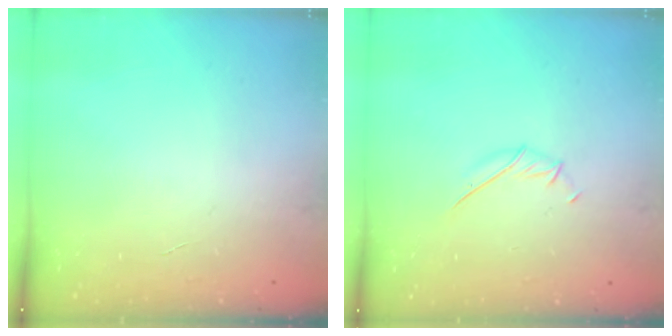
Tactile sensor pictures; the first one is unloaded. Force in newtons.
{"total": 4.6, "press": 4.5, "slide": 0.9}